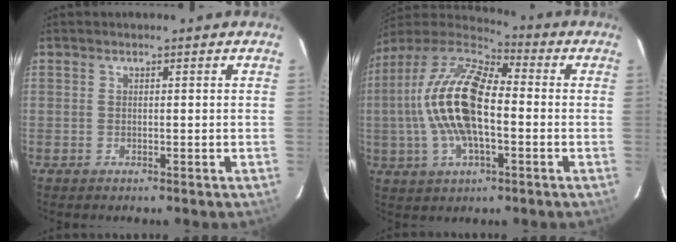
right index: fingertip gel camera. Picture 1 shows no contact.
{"total": 18.3, "force": [-1.2, 7.8, 16.5], "torque": [-0.328, 0.008, -0.030]}